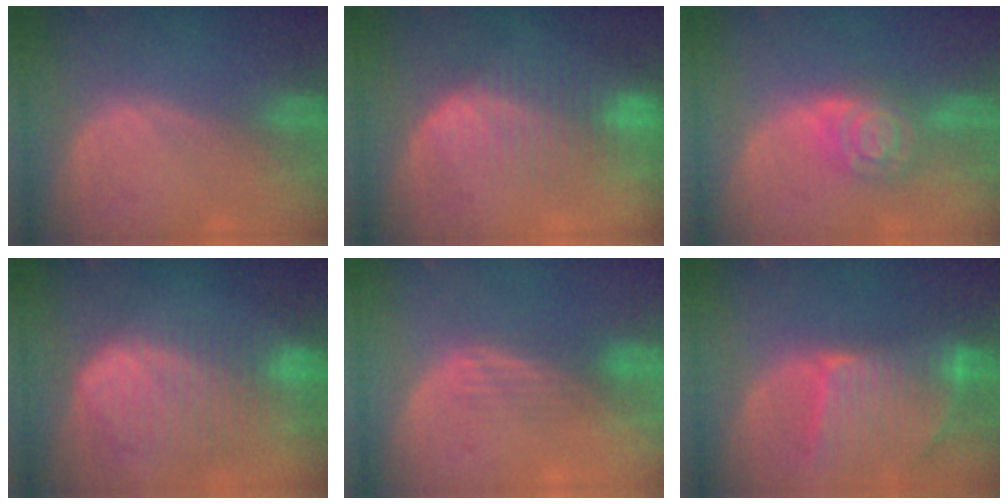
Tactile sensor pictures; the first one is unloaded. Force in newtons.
{"total": 8.5, "press": 7.4, "slide": 4.3}
{"total": 6.7, "press": 6.6, "slide": 0.4}
{"total": 10.3, "press": 8.8, "slide": 5.2}
{"total": 2.7, "press": 2.6, "slide": 0.8}
{"total": 9.5, "press": 8.4, "slide": 4.5}